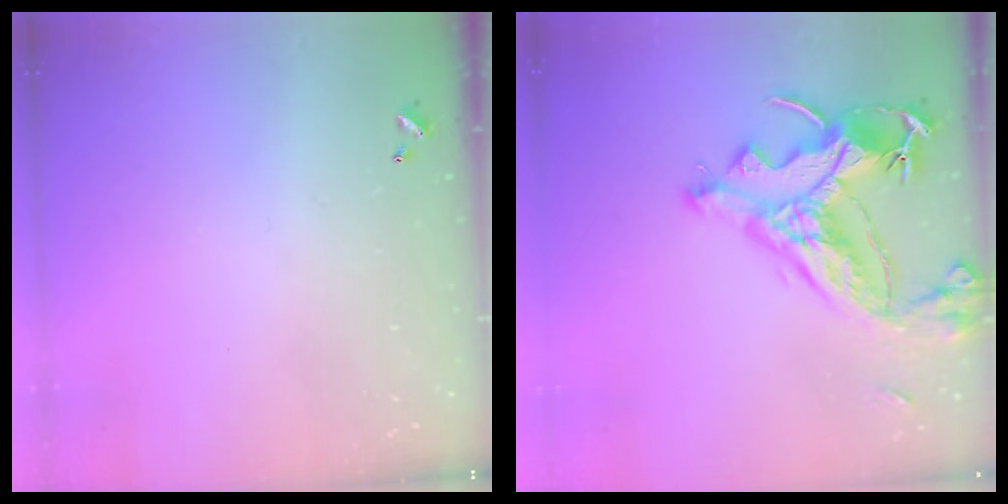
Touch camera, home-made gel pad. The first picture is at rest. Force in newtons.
{"total": 14.9, "press": 14.7, "slide": 2.3}